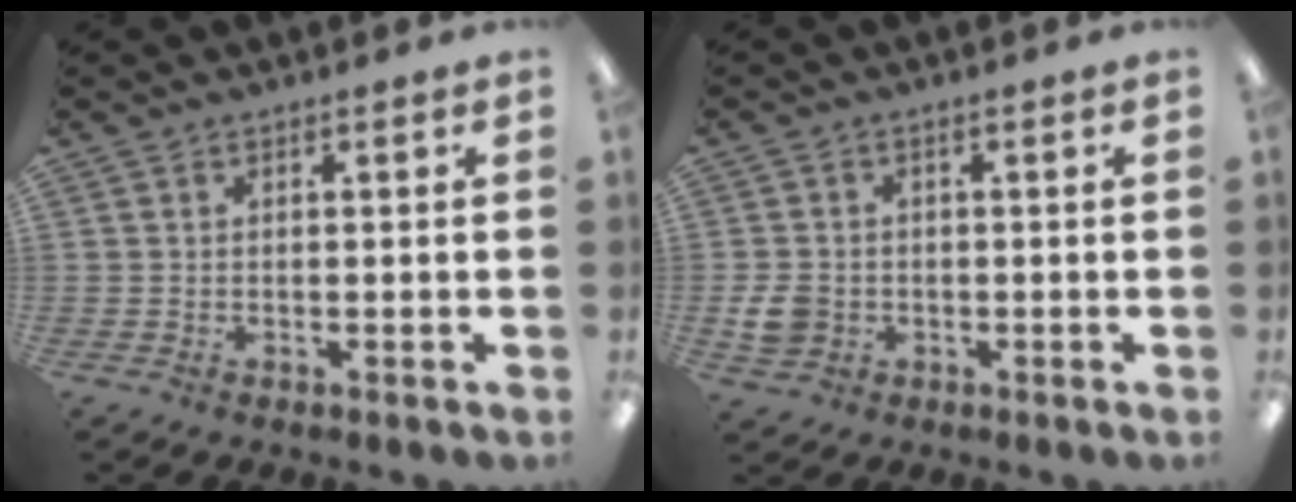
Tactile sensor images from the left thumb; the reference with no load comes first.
{"total": 4.8, "force": [-0.9, 4.2, 2.3], "torque": [-0.044, 0.000, -0.016]}